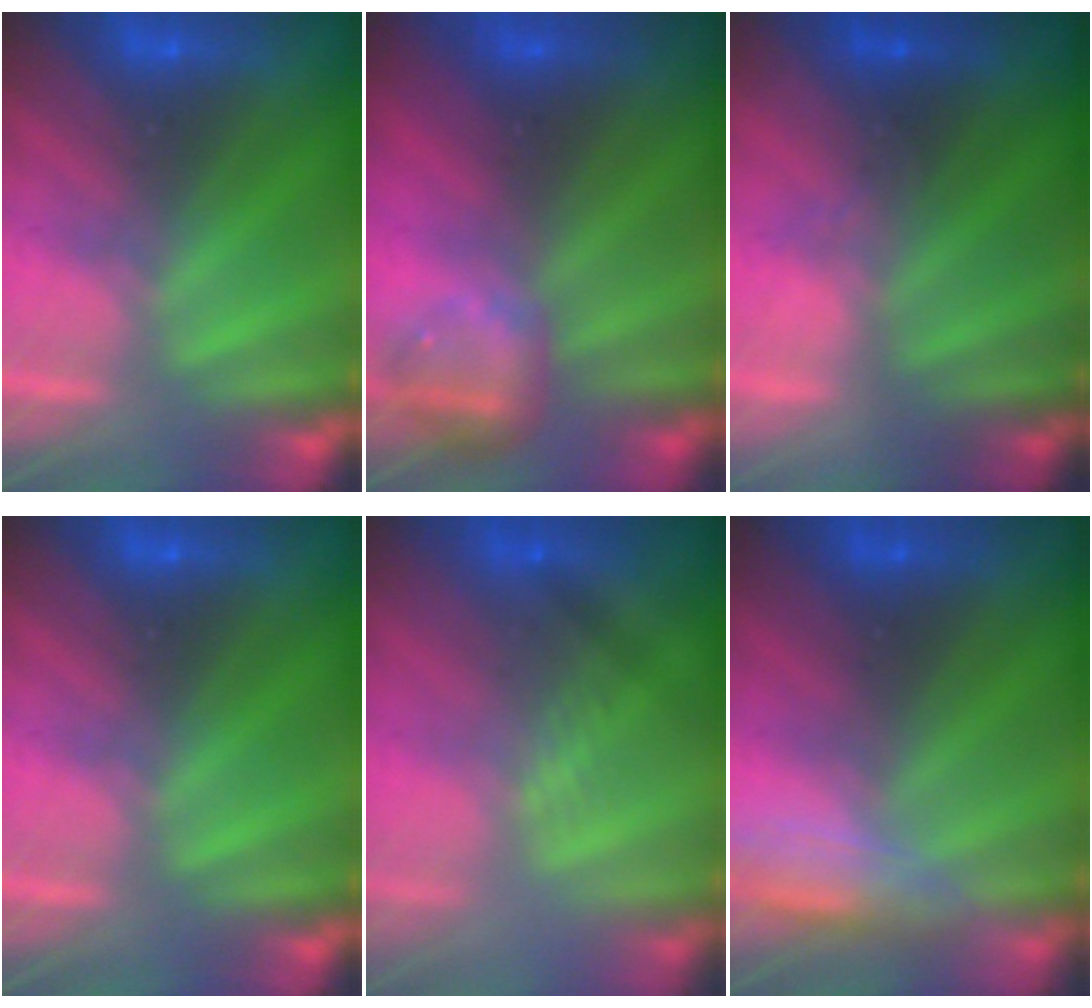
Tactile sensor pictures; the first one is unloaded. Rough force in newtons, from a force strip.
{"total": 6.5}
{"total": 1.5}
{"total": 0.0}
{"total": 2.3}
{"total": 2.9}